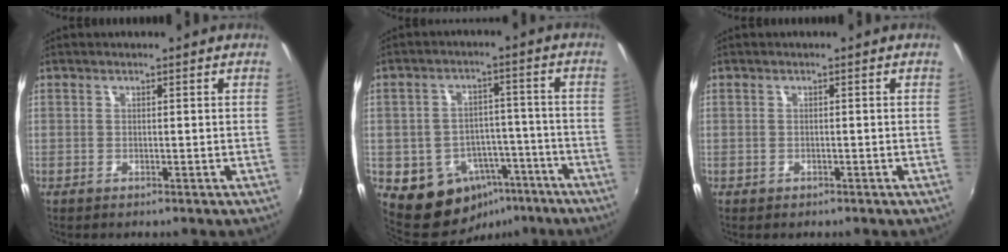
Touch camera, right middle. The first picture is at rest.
{"total": 10.3, "force": [-4.8, 8.2, 3.8], "torque": [-0.083, 0.025, -0.038]}
{"total": 0.5, "force": [-0.3, 0.4, 0.1], "torque": [-0.002, -0.001, -0.004]}